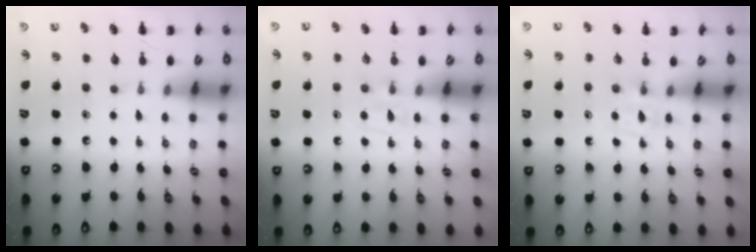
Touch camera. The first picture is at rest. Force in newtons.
{"total": 4.8, "press": 4.5, "slide": 1.7}
{"total": 4.0, "press": 3.7, "slide": 1.5}